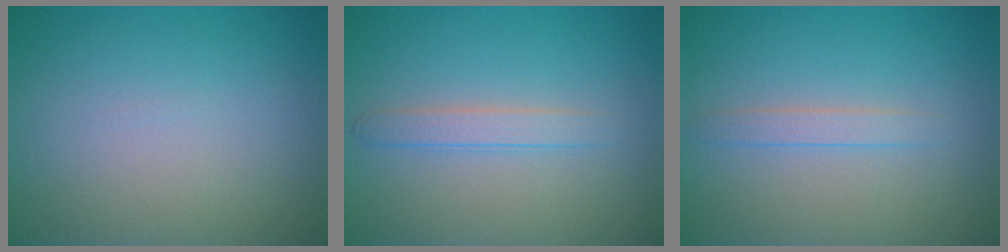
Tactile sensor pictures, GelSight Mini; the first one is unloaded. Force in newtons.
{"total": 1.8, "press": 1.8, "slide": 0.1}
{"total": 1.3, "press": 1.3, "slide": 0.0}